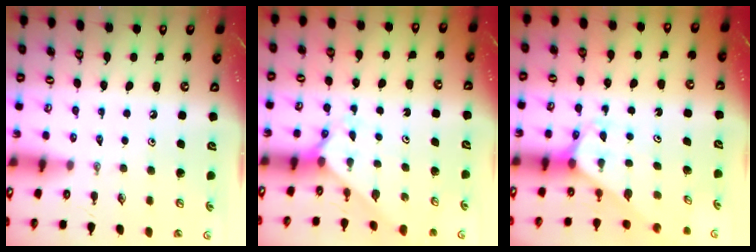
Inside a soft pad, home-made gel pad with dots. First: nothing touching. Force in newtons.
{"total": 2.2, "press": 2.2, "slide": 0.2}
{"total": 2.5, "press": 2.5, "slide": 0.1}